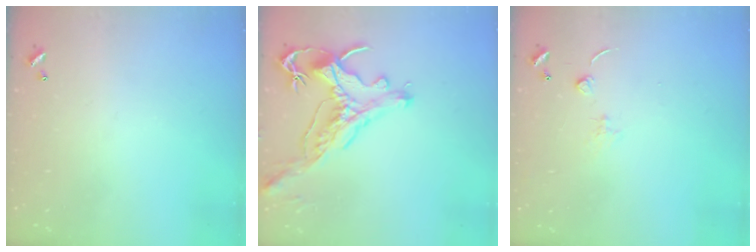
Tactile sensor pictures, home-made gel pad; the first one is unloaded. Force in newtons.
{"total": 1.2, "press": 0.9, "slide": 0.9}
{"total": 0.9, "press": 0.9, "slide": 0.3}